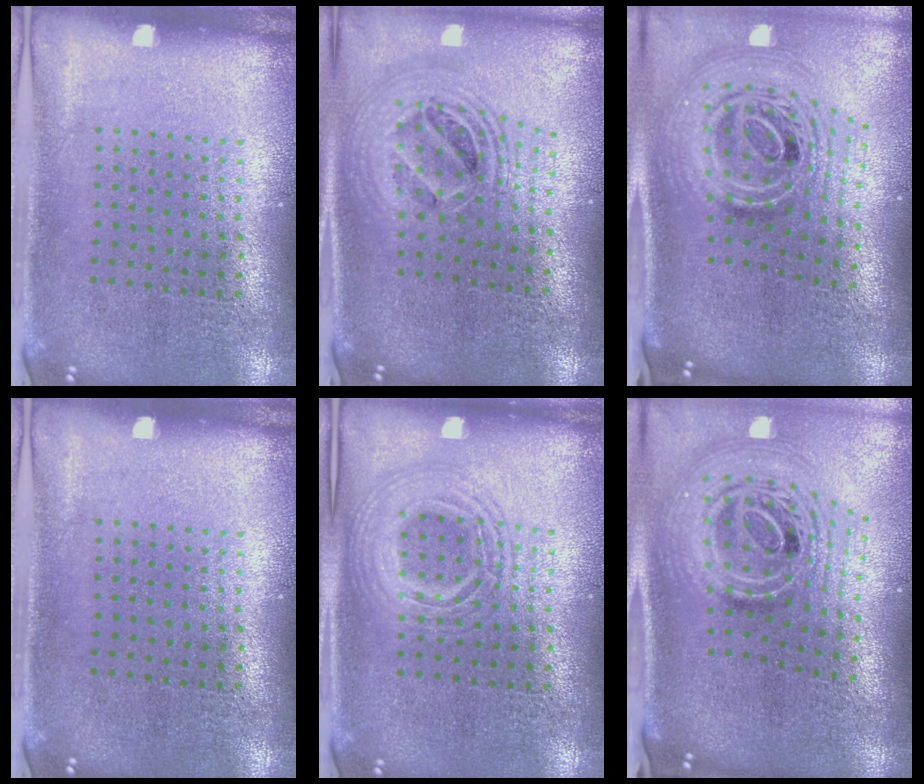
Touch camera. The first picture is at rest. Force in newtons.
{"total": 2.3, "press": 1.7, "slide": 1.5}
{"total": 2.9, "press": 2.0, "slide": 2.2}
{"total": 0.0}
{"total": 1.6, "press": 1.6, "slide": 0.2}
{"total": 2.9, "press": 2.0, "slide": 2.2}